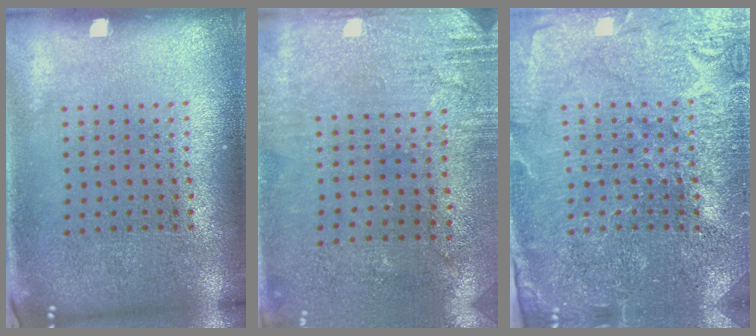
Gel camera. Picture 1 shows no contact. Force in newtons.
{"total": 2.8, "press": 2.3, "slide": 1.6}
{"total": 3.7, "press": 3.6, "slide": 0.9}